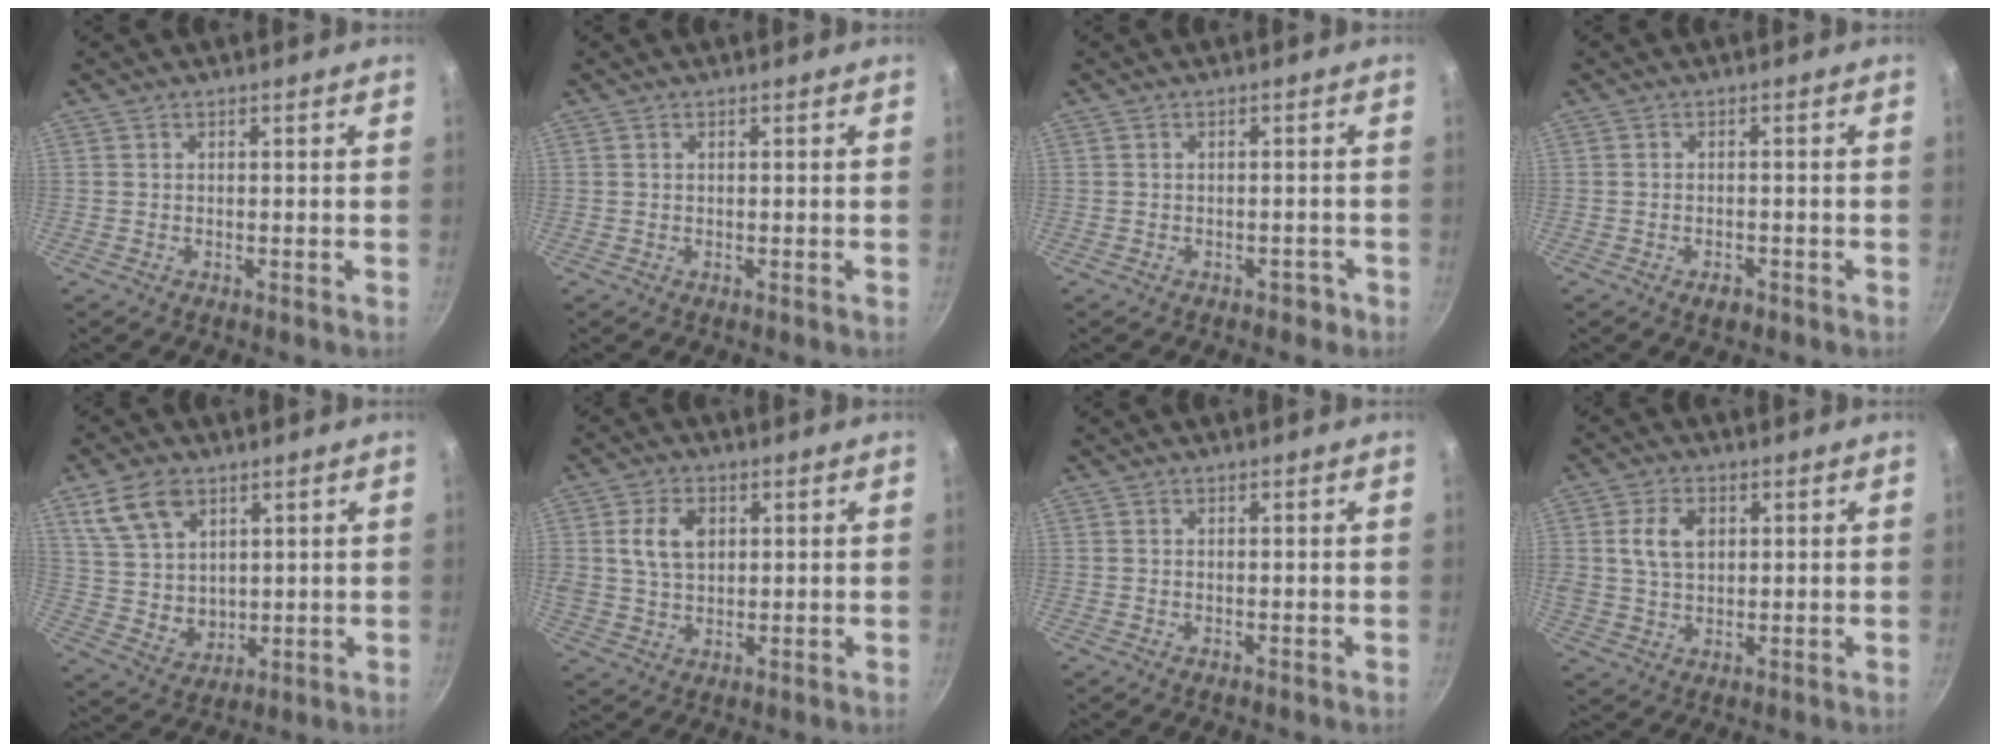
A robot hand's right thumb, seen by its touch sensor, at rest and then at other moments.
{"total": 0.0}
{"total": 1.9, "force": [-1.1, 1.3, 0.8], "torque": [0.007, 0.021, -0.002]}
{"total": 2.3, "force": [-1.4, 1.2, 1.4], "torque": [-0.022, 0.009, -0.020]}
{"total": 11.2, "force": [5.4, 7.6, 6.2], "torque": [-0.093, -0.020, 0.119]}
{"total": 7.6, "force": [1.9, 5.3, 5.1], "torque": [-0.084, -0.001, 0.034]}
{"total": 0.0}
{"total": 7.1, "force": [1.8, 4.9, 4.8], "torque": [-0.077, 0.001, 0.030]}